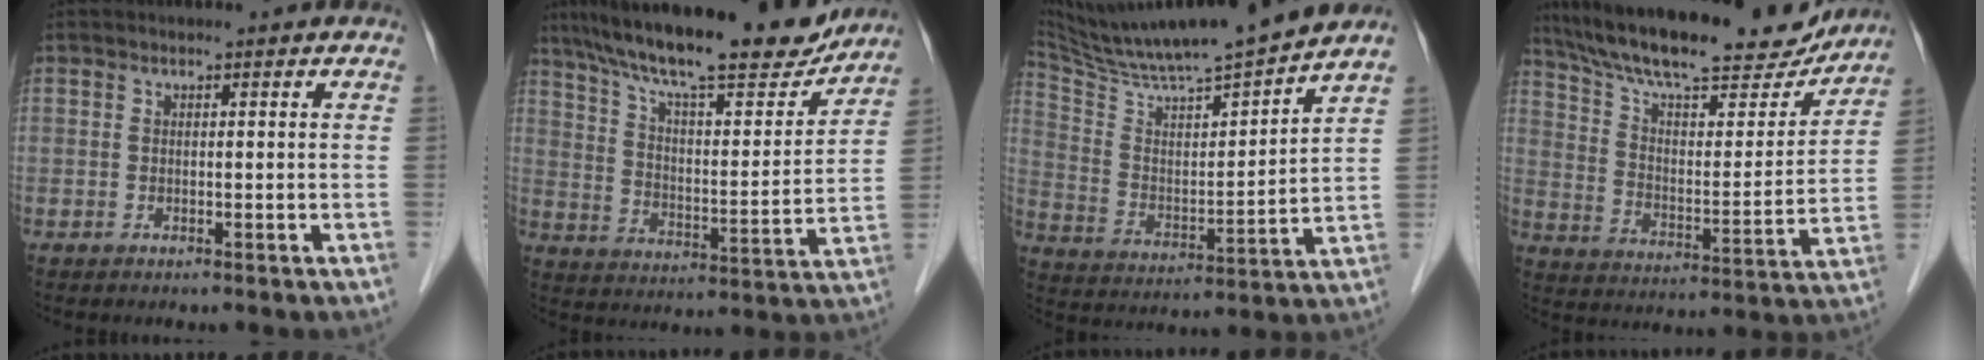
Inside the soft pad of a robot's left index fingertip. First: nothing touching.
{"total": 22.4, "force": [19.0, 3.9, 11.2], "torque": [-0.191, 0.006, 0.283]}
{"total": 18.6, "force": [16.8, -0.7, 8.0], "torque": [-0.142, -0.007, 0.277]}
{"total": 24.3, "force": [20.9, 5.2, 11.1], "torque": [-0.184, 0.008, 0.308]}